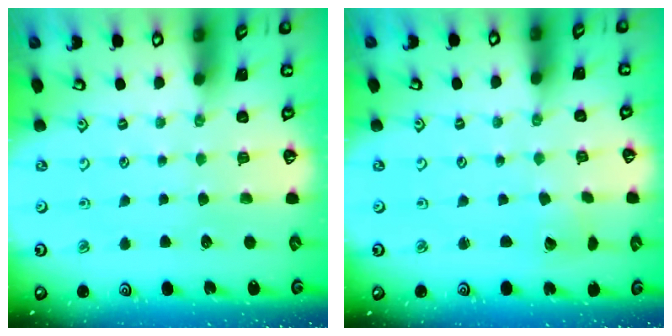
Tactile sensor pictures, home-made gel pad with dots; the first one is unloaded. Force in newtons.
{"total": 2.6, "press": 2.6, "slide": 0.1}